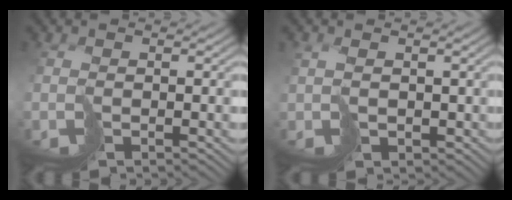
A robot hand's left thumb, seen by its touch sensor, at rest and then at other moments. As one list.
[{"total": 2.1, "force": [0.9, 1.3, 1.4], "torque": [-0.032, -0.002, 0.027]}]